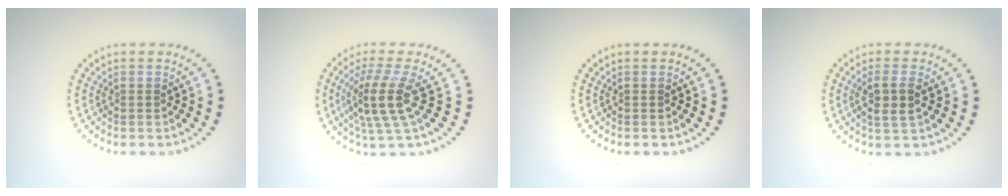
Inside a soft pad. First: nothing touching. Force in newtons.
{"total": 4.3, "press": 3.2, "slide": 2.9}
{"total": 0.0}
{"total": 2.7, "press": 2.4, "slide": 1.1}